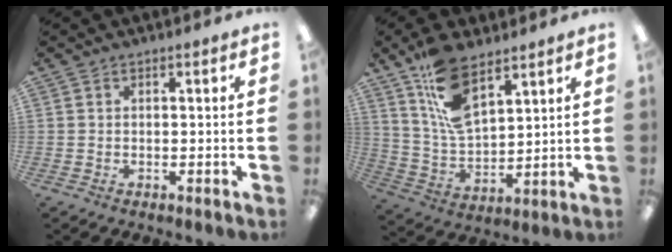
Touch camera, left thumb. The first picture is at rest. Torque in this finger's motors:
{"motor_torque": [0.24, 0.40, 0.29, -0.35, 0.14]}